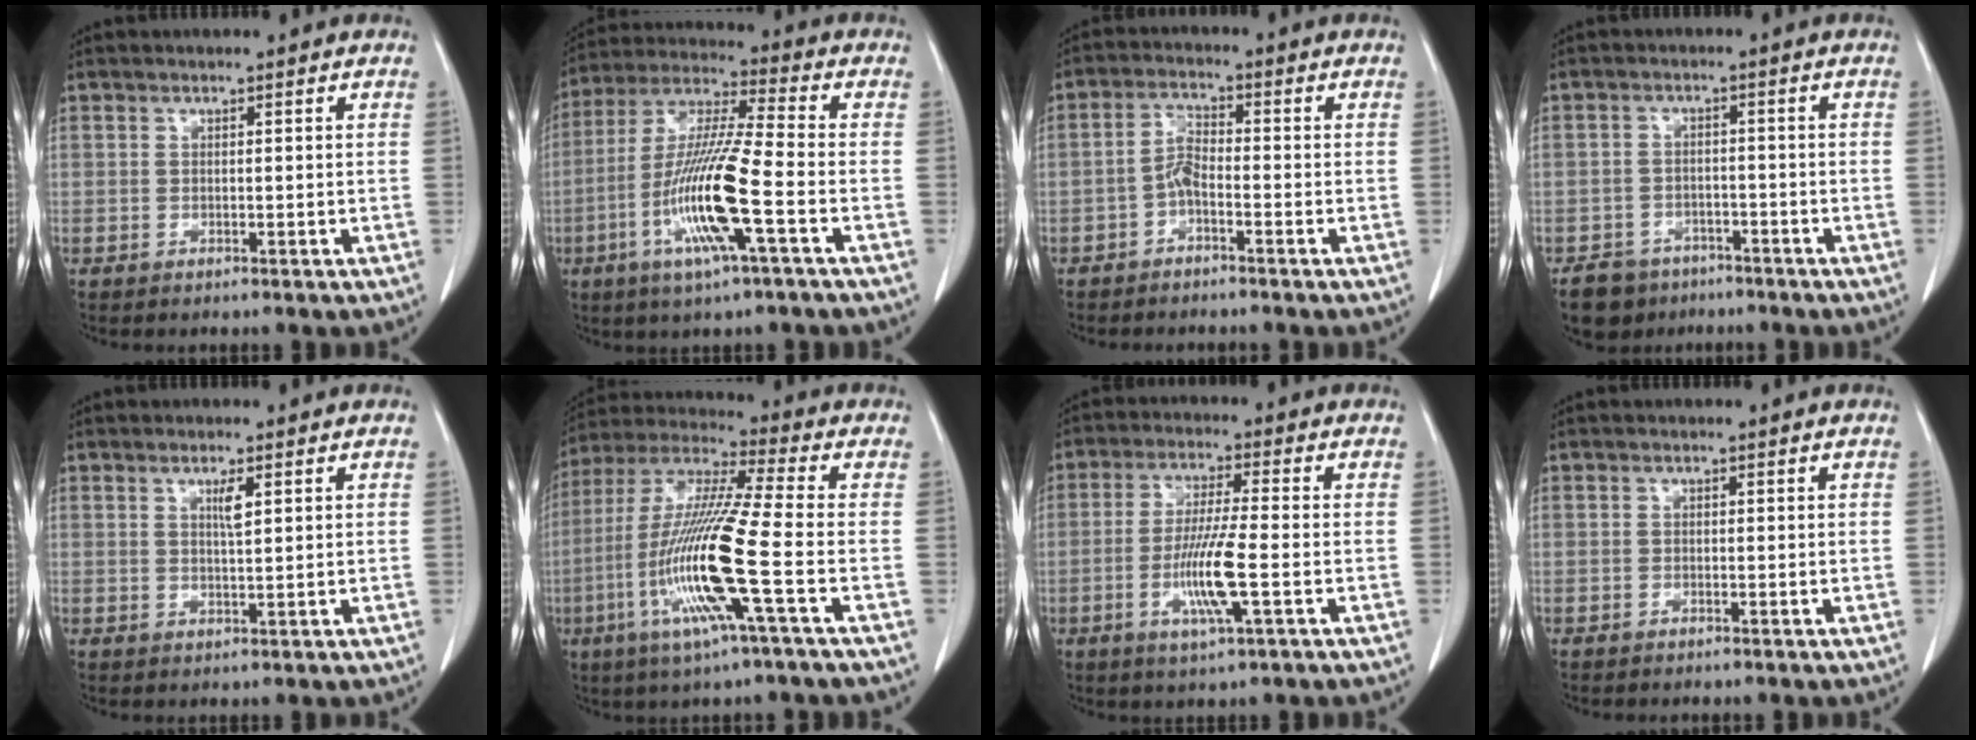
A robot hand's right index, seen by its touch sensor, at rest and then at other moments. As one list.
[{"total": 14.8, "force": [-4.5, 0.3, 14.1], "torque": [-0.286, -0.010, -0.089]}, {"total": 3.2, "force": [-1.5, 1.0, 2.7], "torque": [-0.054, 0.008, -0.030]}, {"total": 5.6, "force": [-4.0, 3.9, 0.6], "torque": [-0.015, 0.006, -0.063]}, {"total": 2.1, "force": [0.9, 0.1, 1.9], "torque": [-0.036, -0.003, 0.016]}, {"total": 16.4, "force": [-4.7, -0.7, 15.7], "torque": [-0.324, -0.015, -0.100]}, {"total": 8.7, "force": [-2.2, 0.1, 8.4], "torque": [-0.161, -0.010, -0.043]}, {"total": 0.0}]